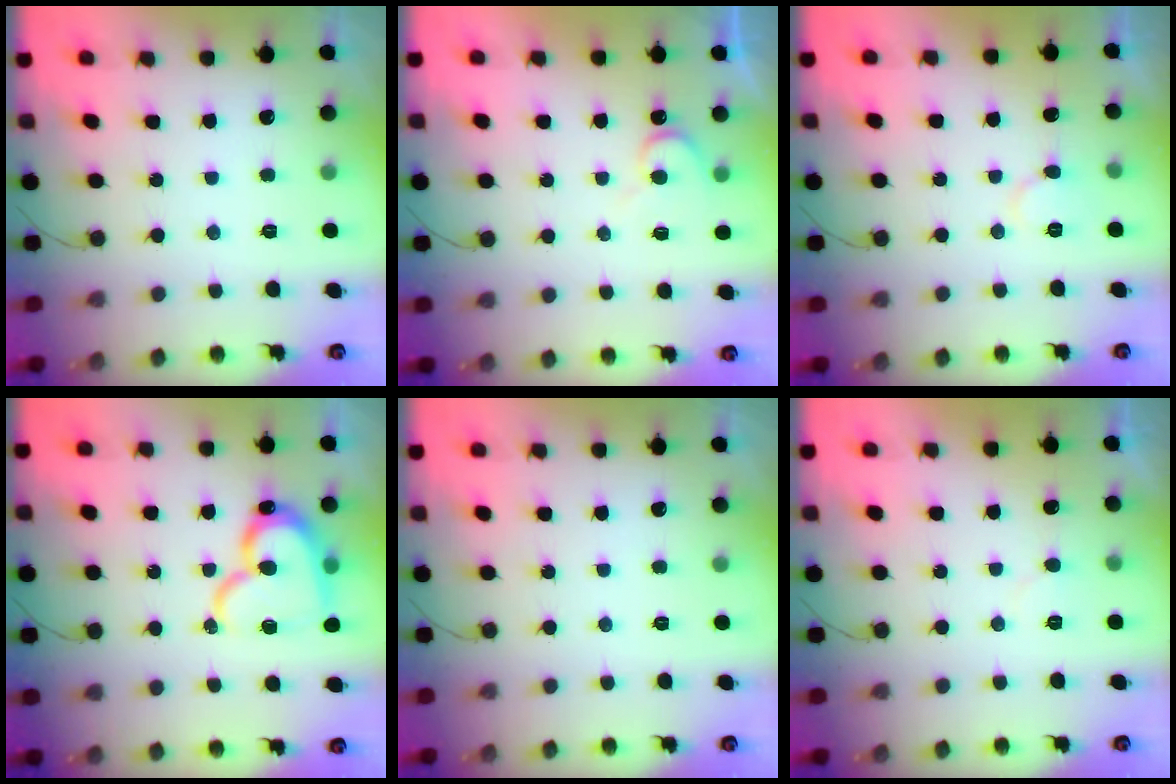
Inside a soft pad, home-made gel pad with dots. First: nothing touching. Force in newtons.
{"total": 5.8, "press": 5.8, "slide": 0.5}
{"total": 4.9, "press": 4.9, "slide": 0.4}
{"total": 15.2, "press": 15.2, "slide": 0.7}
{"total": 0.0}
{"total": 3.4, "press": 3.4, "slide": 0.4}